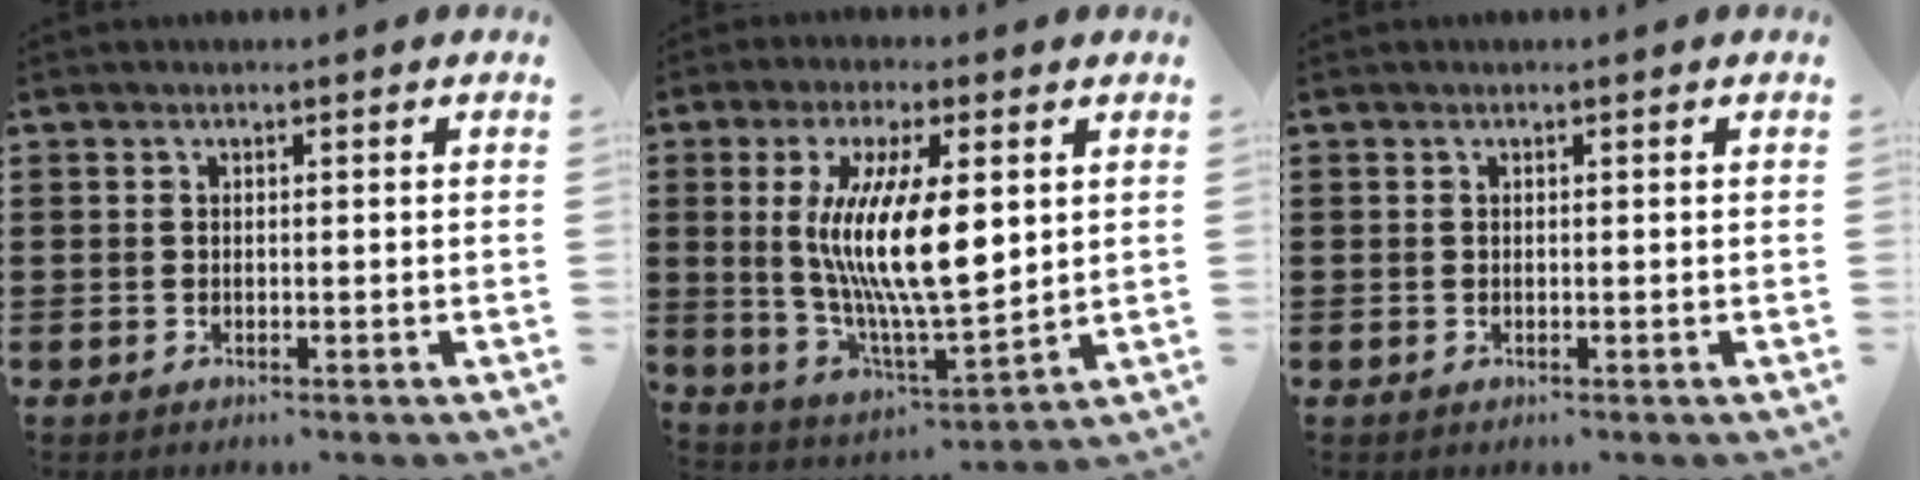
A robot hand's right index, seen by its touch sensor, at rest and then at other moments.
{"total": 13.9, "force": [3.0, 4.1, 12.9], "torque": [-0.254, -0.007, 0.049]}
{"total": 0.0}